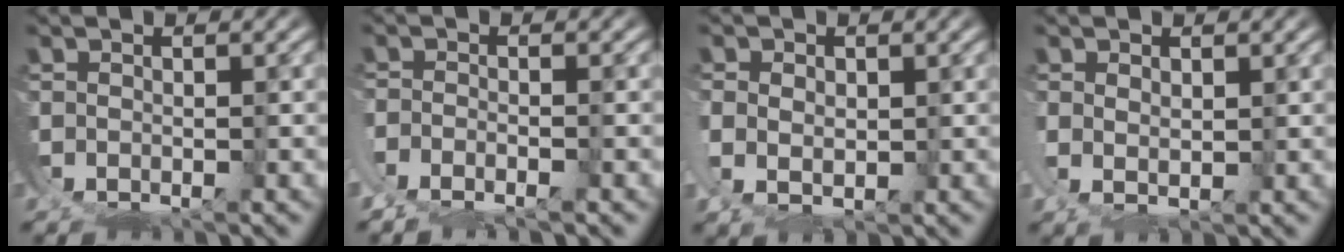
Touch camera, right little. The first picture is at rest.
{"total": 2.1, "force": [-1.6, 0.1, 1.2], "torque": [-0.022, -0.005, -0.029]}
{"total": 2.9, "force": [0.5, 1.7, 2.3], "torque": [-0.048, -0.016, 0.021]}
{"total": 2.1, "force": [1.1, 0.8, 1.6], "torque": [-0.037, -0.013, 0.030]}